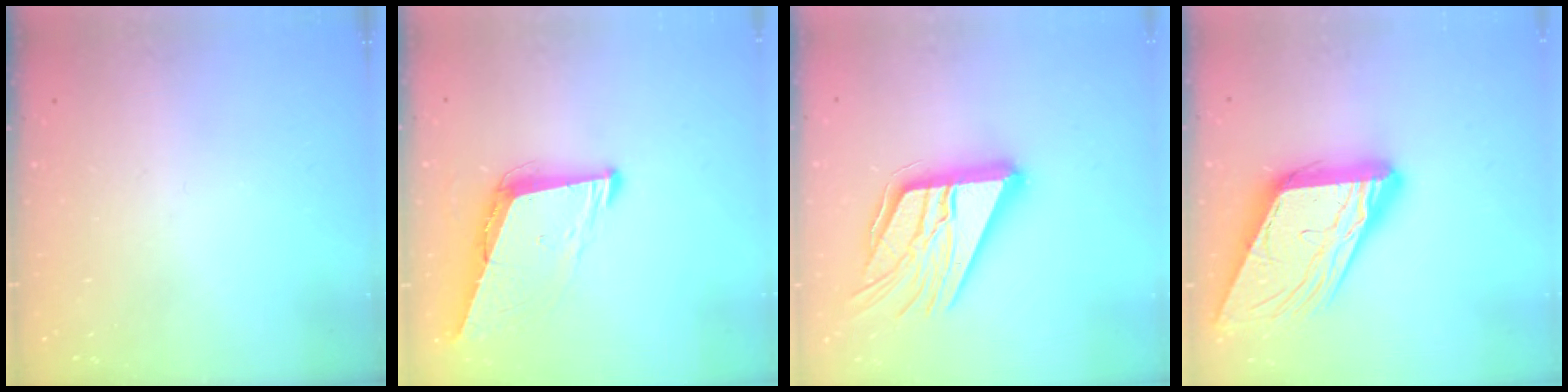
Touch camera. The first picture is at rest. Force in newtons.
{"total": 8.8, "press": 7.9, "slide": 3.8}
{"total": 21.6, "press": 21.5, "slide": 2.3}
{"total": 17.5, "press": 17.4, "slide": 1.8}